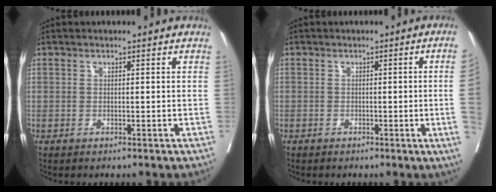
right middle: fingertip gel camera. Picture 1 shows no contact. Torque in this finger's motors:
{"motor_torque": [0.11, -0.26, -0.76, -0.21]}